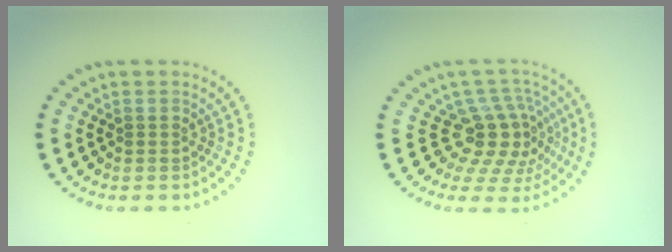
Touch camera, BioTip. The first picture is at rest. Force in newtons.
{"total": 4.7, "press": 3.4, "slide": 3.2}